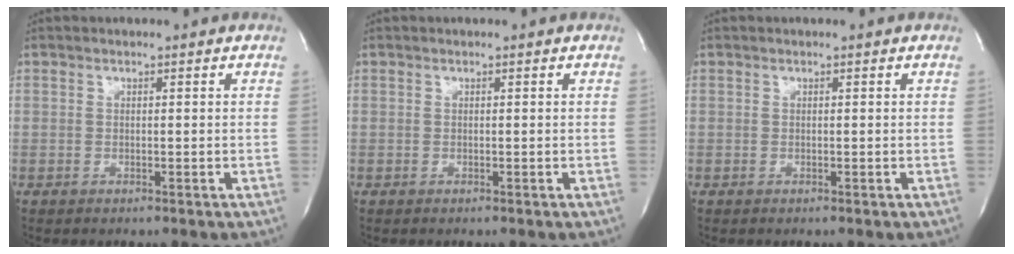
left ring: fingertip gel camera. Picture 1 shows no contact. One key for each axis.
{"total": 0.0}
{"total": 0.0}